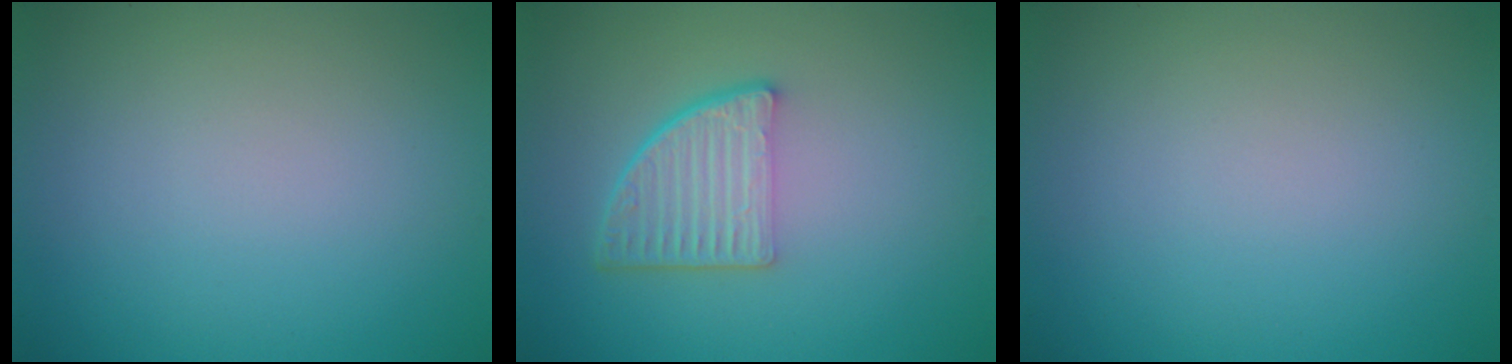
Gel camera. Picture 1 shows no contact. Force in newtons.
{"total": 4.7, "press": 3.3, "slide": 3.3}
{"total": 0.0}